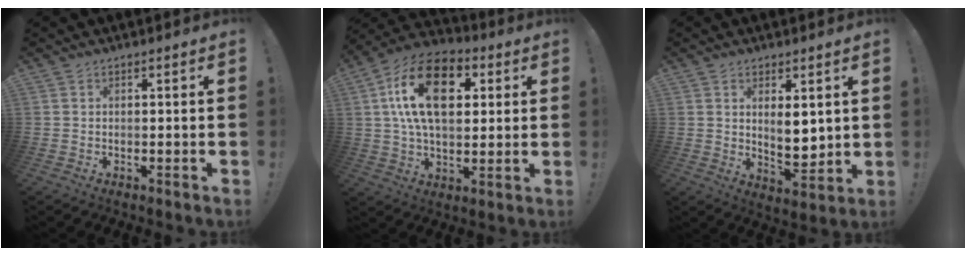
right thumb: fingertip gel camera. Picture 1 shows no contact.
{"total": 20.7, "force": [5.7, 12.3, 15.7], "torque": [-0.270, -0.007, 0.096]}
{"total": 7.6, "force": [2.3, 3.6, 6.2], "torque": [-0.082, -0.029, 0.043]}